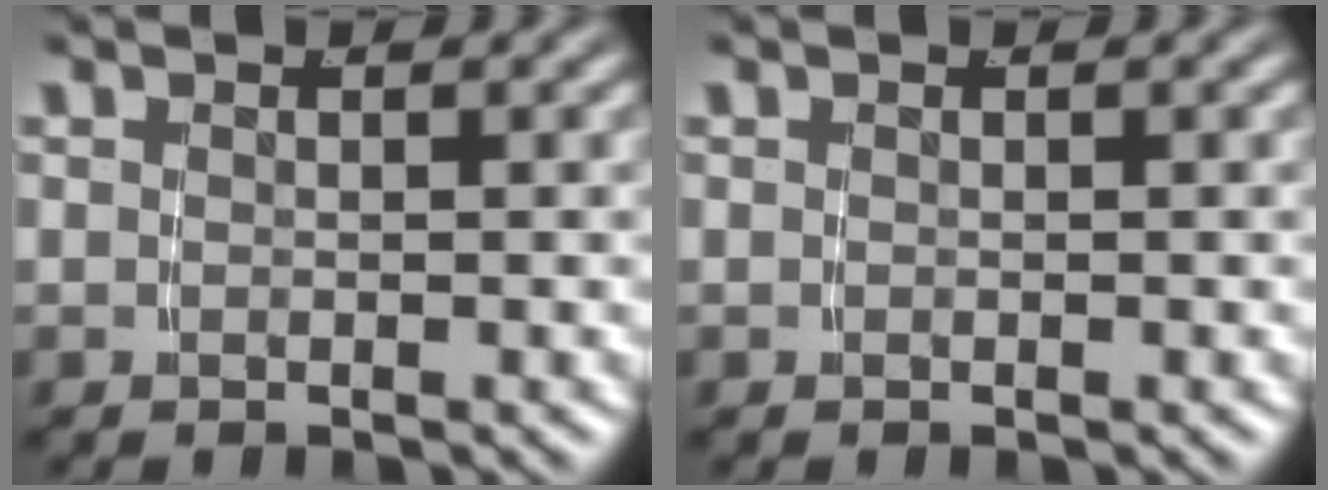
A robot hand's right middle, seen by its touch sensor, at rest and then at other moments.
{"total": 0.0}